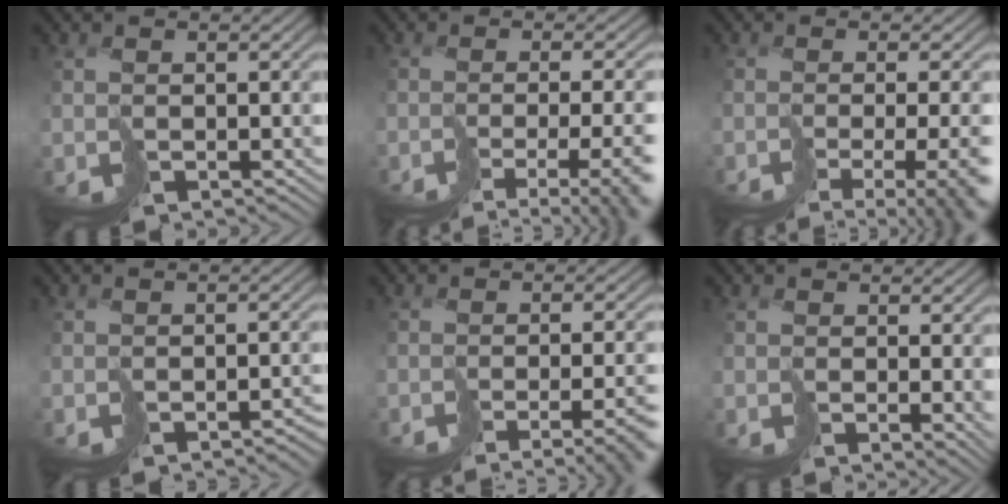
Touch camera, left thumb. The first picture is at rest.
{"total": 8.7, "force": [-4.9, 2.7, 6.7], "torque": [-0.096, -0.032, -0.031]}
{"total": 9.9, "force": [-5.1, 3.8, 7.6], "torque": [-0.087, -0.028, -0.017]}
{"total": 2.7, "force": [-2.3, 0.9, 1.2], "torque": [-0.004, -0.005, -0.030]}
{"total": 7.7, "force": [-5.5, 1.5, 5.2], "torque": [-0.057, -0.010, -0.050]}
{"total": 2.9, "force": [0.7, 1.3, 2.5], "torque": [-0.040, -0.009, 0.017]}